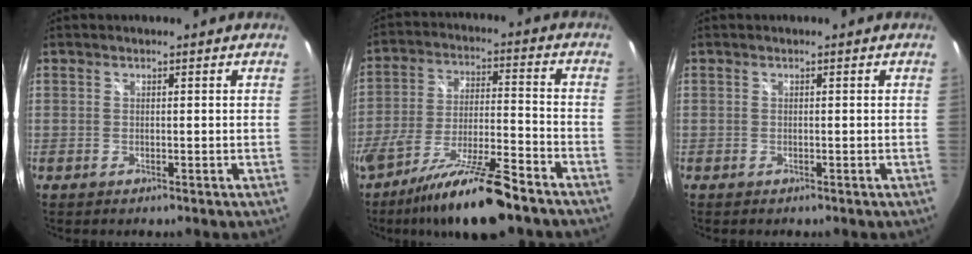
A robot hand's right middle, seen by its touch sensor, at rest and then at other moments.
{"total": 16.4, "force": [-12.1, 2.3, 10.7], "torque": [-0.206, -0.027, -0.206]}
{"total": 0.0}